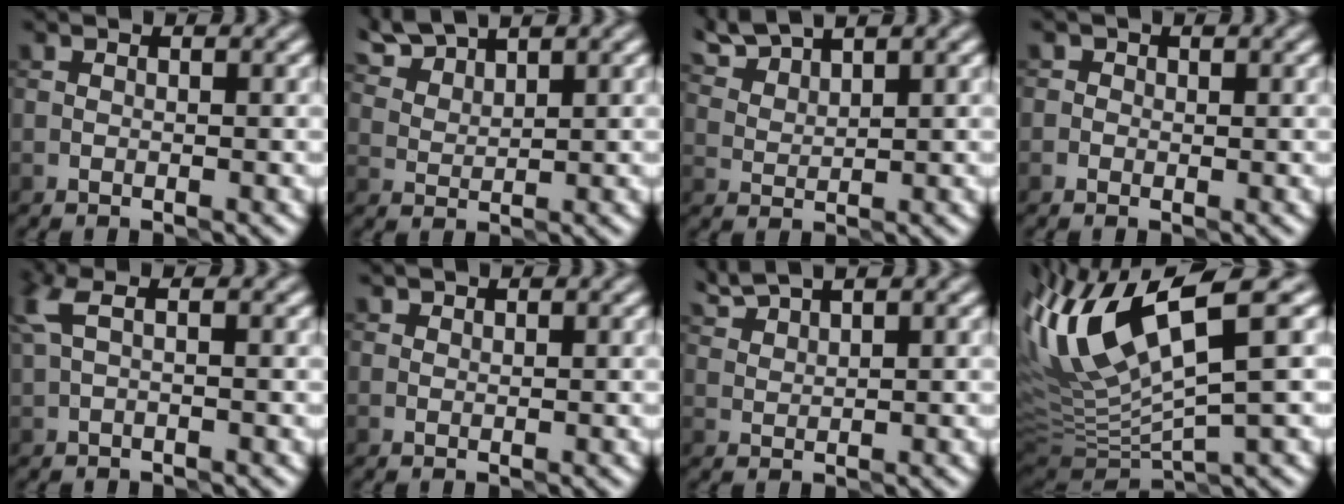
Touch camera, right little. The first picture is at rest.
{"total": 4.4, "force": [4.0, 1.0, 1.7], "torque": [-0.052, 0.002, 0.093]}
{"total": 4.0, "force": [3.7, 0.6, 1.5], "torque": [-0.047, 0.011, 0.080]}
{"total": 1.1, "force": [0.4, 0.9, 0.4], "torque": [0.006, 0.001, -0.004]}
{"total": 2.5, "force": [0.9, 0.6, 2.2], "torque": [-0.058, 0.010, 0.014]}
{"total": 0.9, "force": [0.9, 0.2, 0.2], "torque": [-0.005, 0.000, 0.016]}
{"total": 2.9, "force": [2.7, 0.0, 1.1], "torque": [-0.032, 0.013, 0.065]}
{"total": 11.7, "force": [3.9, 3.0, 10.5], "torque": [-0.225, 0.013, 0.079]}